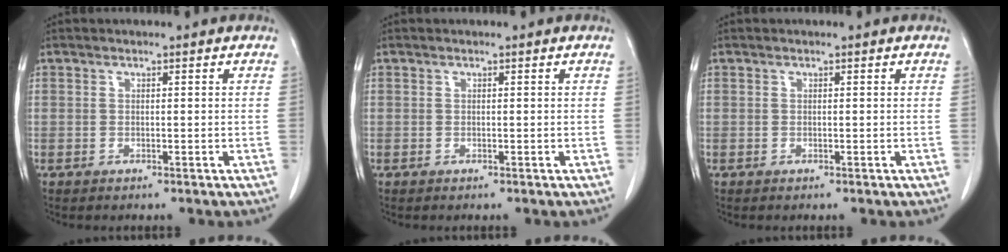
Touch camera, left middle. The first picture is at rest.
{"total": 0.0}
{"total": 0.0}